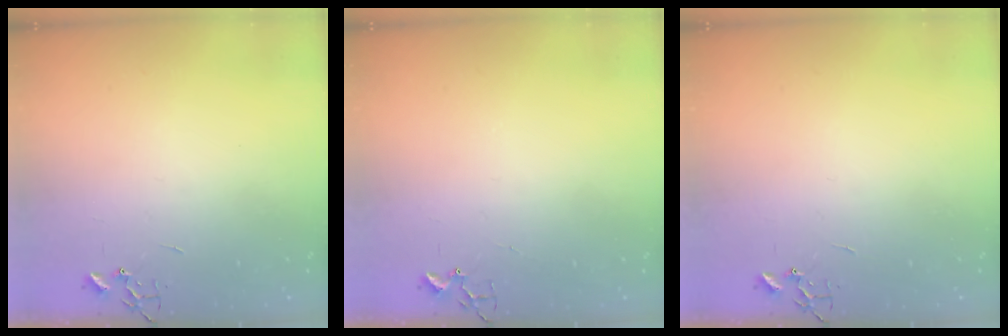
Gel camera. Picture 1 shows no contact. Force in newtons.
{"total": 2.4, "press": 2.4, "slide": 0.3}
{"total": 0.0}